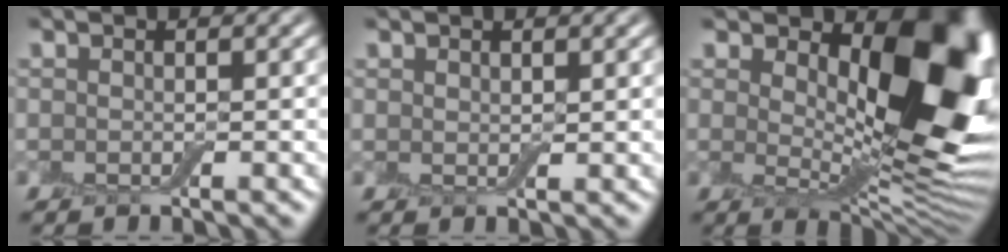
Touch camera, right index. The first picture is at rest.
{"total": 0.5, "force": [0.5, 0.2, 0.1], "torque": [-0.003, -0.001, 0.012]}
{"total": 12.0, "force": [3.3, 6.2, 9.7], "torque": [-0.119, -0.011, 0.063]}